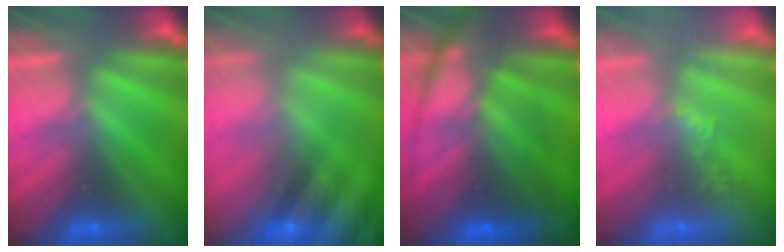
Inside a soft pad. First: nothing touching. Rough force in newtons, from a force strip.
{"total": 9.1}
{"total": 5.6}
{"total": 2.3}